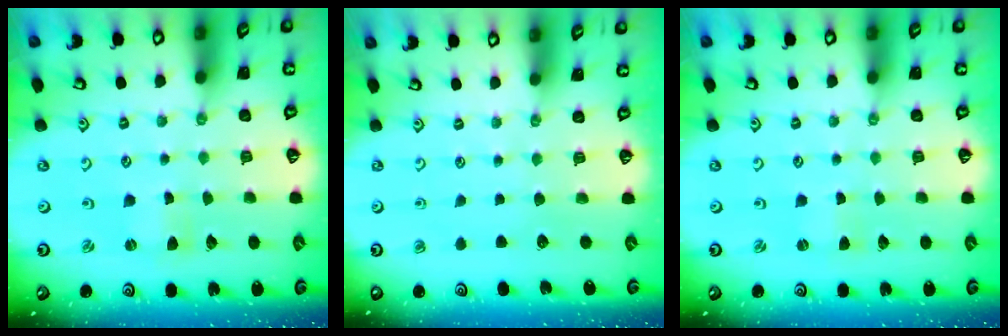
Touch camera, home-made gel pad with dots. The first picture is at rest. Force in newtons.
{"total": 0.0}
{"total": 1.2, "press": 1.2, "slide": 0.4}